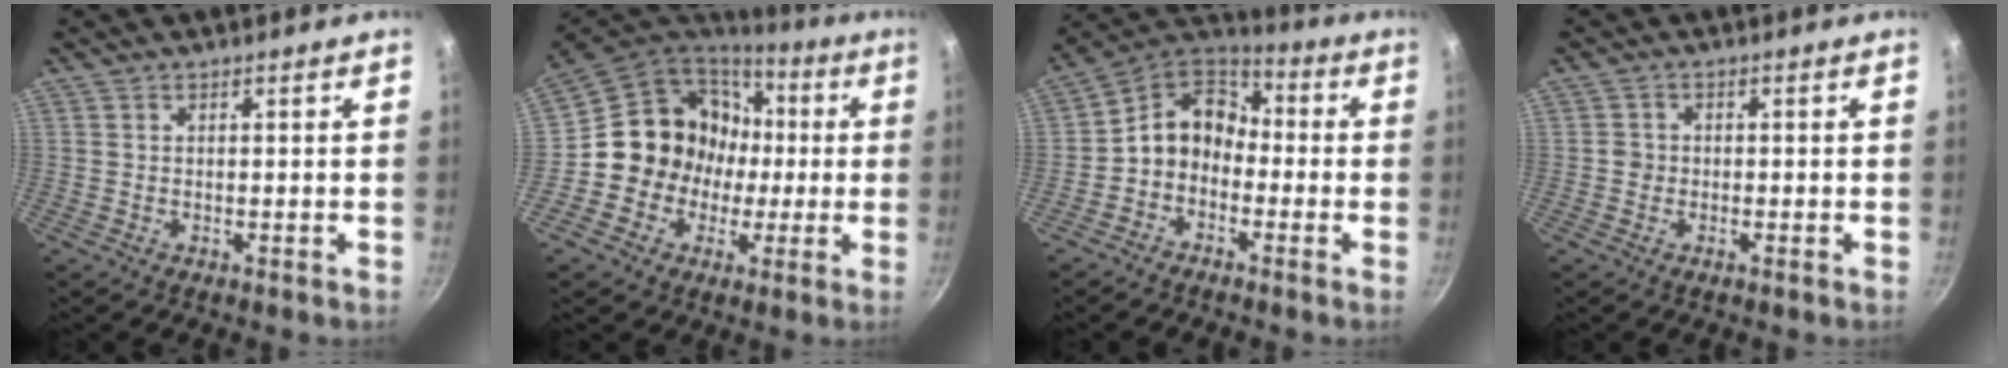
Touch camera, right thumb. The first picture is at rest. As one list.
[{"total": 16.3, "force": [-0.6, 15.1, 6.0], "torque": [-0.058, 0.047, -0.015]}, {"total": 10.1, "force": [-2.3, 8.0, 5.8], "torque": [-0.073, 0.054, -0.068]}, {"total": 1.5, "force": [-0.6, 1.3, 0.5], "torque": [-0.006, 0.006, -0.014]}]